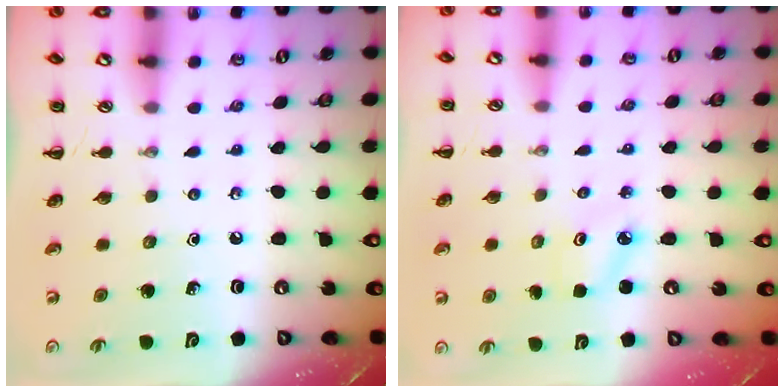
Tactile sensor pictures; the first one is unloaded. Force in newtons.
{"total": 2.5, "press": 2.4, "slide": 0.6}